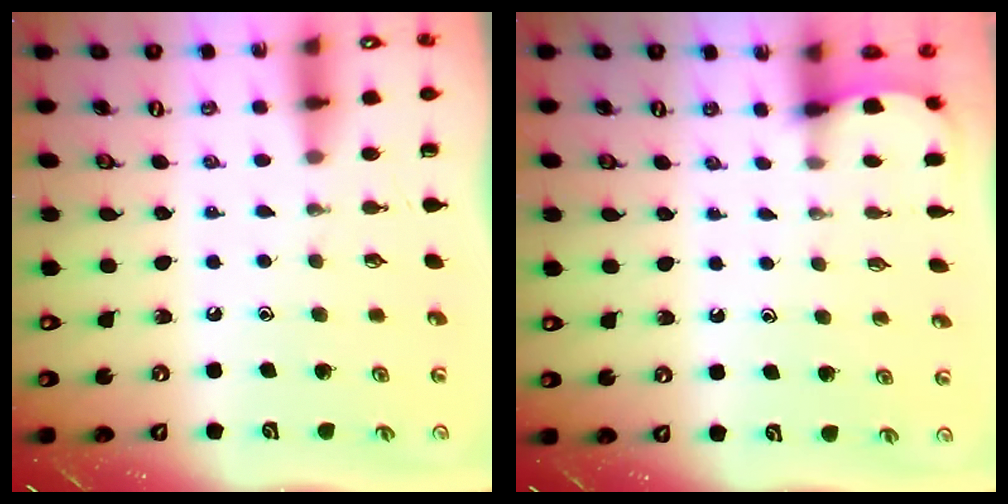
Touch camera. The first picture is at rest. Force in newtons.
{"total": 1.3, "press": 1.3, "slide": 0.1}